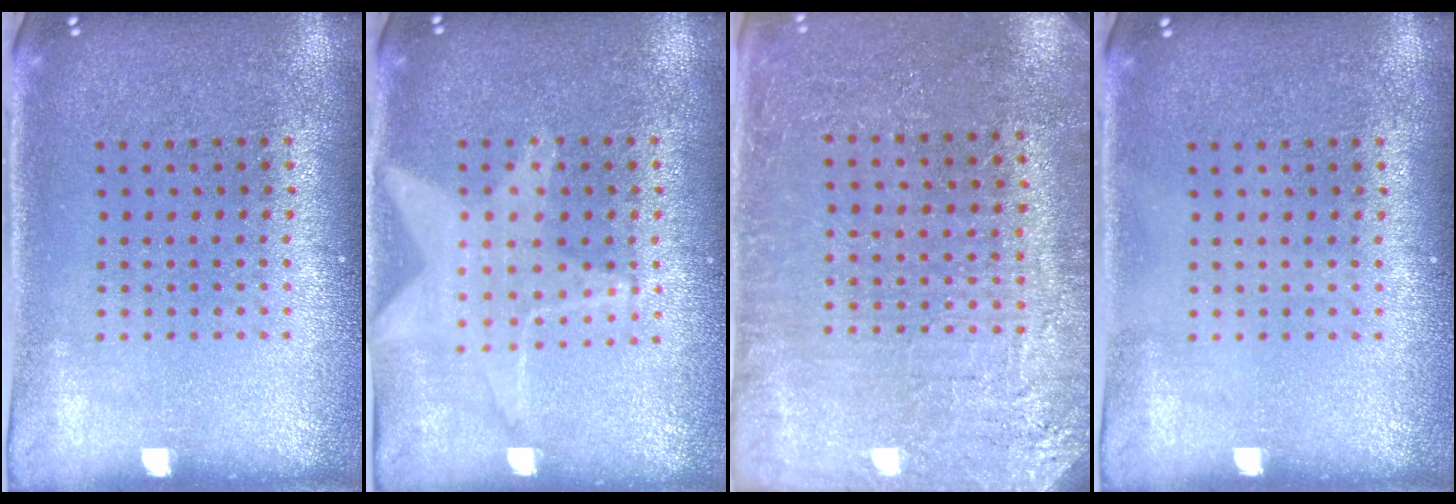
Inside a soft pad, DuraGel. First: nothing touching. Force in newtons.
{"total": 1.1, "press": 1.1, "slide": 0.1}
{"total": 2.8, "press": 2.8, "slide": 0.3}
{"total": 0.0}